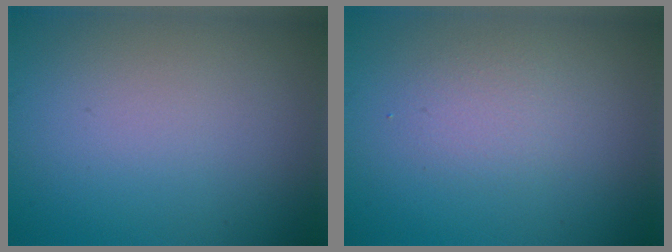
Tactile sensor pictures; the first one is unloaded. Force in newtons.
{"total": 1.7, "press": 1.7, "slide": 0.1}